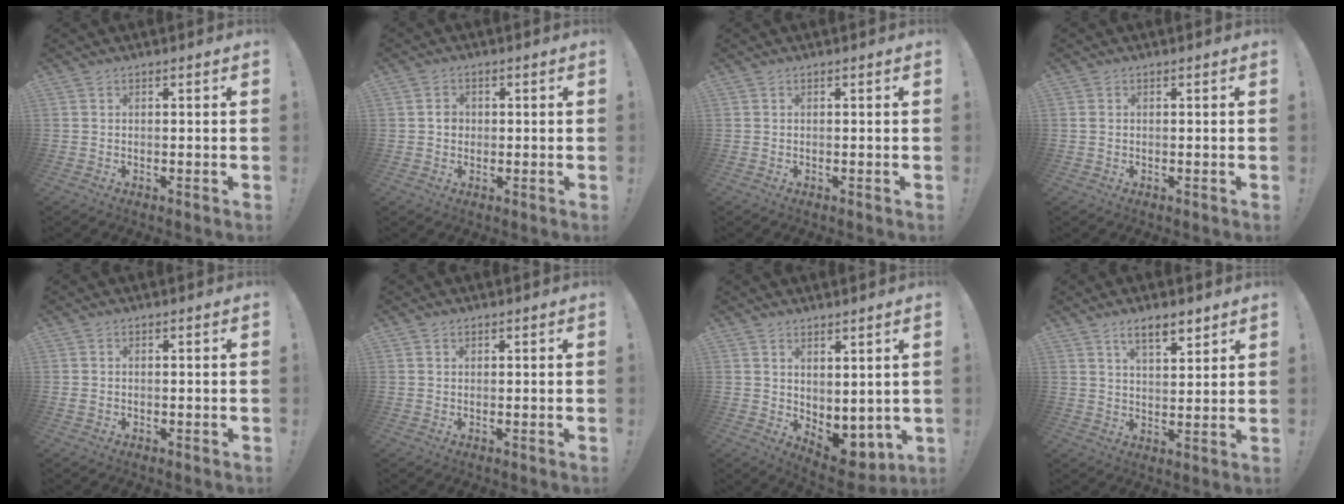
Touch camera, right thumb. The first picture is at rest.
{"total": 2.9, "force": [-0.4, 2.6, 1.3], "torque": [-0.001, 0.001, -0.012]}
{"total": 0.0}
{"total": 0.8, "force": [0.1, 0.7, 0.4], "torque": [-0.011, 0.004, 0.002]}
{"total": 0.6, "force": [0.0, 0.5, 0.3], "torque": [-0.005, 0.003, 0.000]}
{"total": 1.0, "force": [0.8, 0.7, 0.2], "torque": [0.005, -0.002, 0.013]}
{"total": 5.4, "force": [1.1, 4.1, 3.3], "torque": [-0.021, -0.028, 0.032]}
{"total": 7.3, "force": [5.1, 2.6, 4.6], "torque": [-0.059, -0.030, 0.088]}